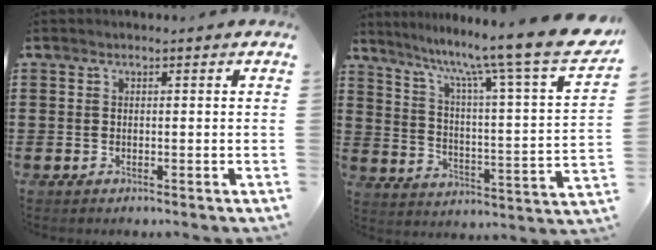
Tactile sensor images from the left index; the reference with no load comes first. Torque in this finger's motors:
{"motor_torque": [1.71, -0.42, 0.42, 0.21]}